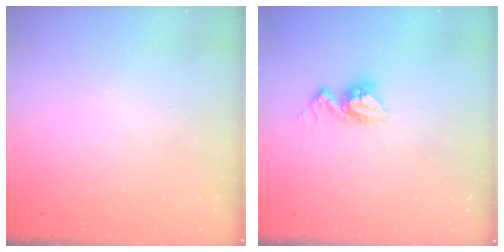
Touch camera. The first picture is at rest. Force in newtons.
{"total": 9.3, "press": 9.3, "slide": 0.6}